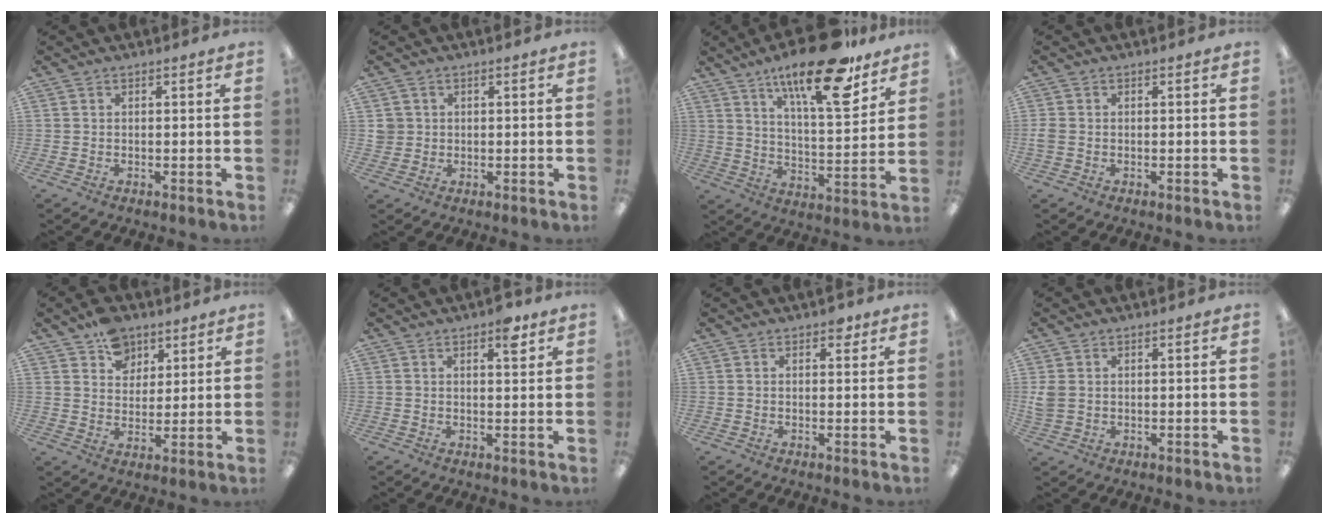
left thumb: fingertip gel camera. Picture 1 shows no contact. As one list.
[{"total": 2.8, "force": [0.6, 2.7, 0.2], "torque": [-0.002, 0.001, 0.009]}, {"total": 21.4, "force": [14.4, 6.4, 14.5], "torque": [-0.226, -0.081, 0.232]}, {"total": 1.9, "force": [-0.4, 1.5, 1.1], "torque": [-0.025, 0.002, -0.008]}, {"total": 8.7, "force": [5.9, 6.1, 2.3], "torque": [-0.033, -0.030, 0.108]}, {"total": 4.5, "force": [2.7, 1.8, 3.1], "torque": [-0.028, -0.012, 0.037]}, {"total": 2.3, "force": [1.3, 1.4, 1.3], "torque": [-0.012, -0.003, 0.018]}, {"total": 3.5, "force": [0.5, 2.8, 1.9], "torque": [-0.029, 0.002, 0.009]}]